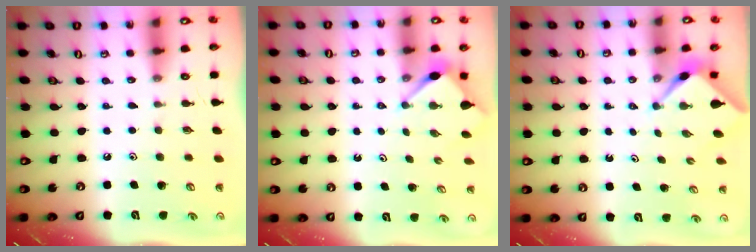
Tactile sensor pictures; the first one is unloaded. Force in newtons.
{"total": 3.4, "press": 3.4, "slide": 0.3}
{"total": 2.3, "press": 2.3, "slide": 0.3}